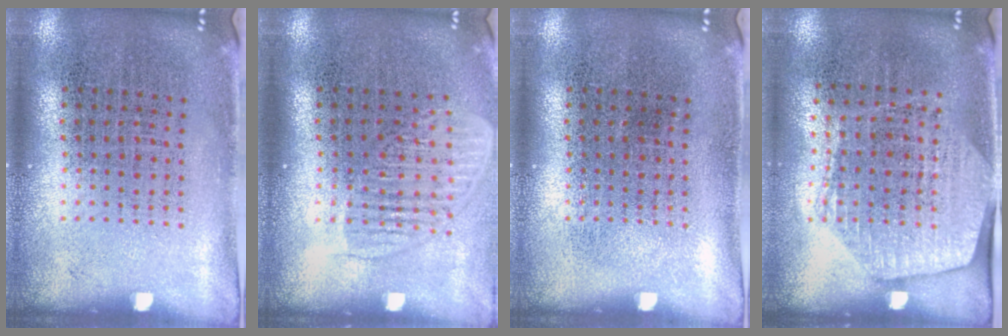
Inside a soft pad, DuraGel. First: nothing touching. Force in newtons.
{"total": 1.6, "press": 1.3, "slide": 0.9}
{"total": 0.0}
{"total": 1.6, "press": 1.4, "slide": 0.7}